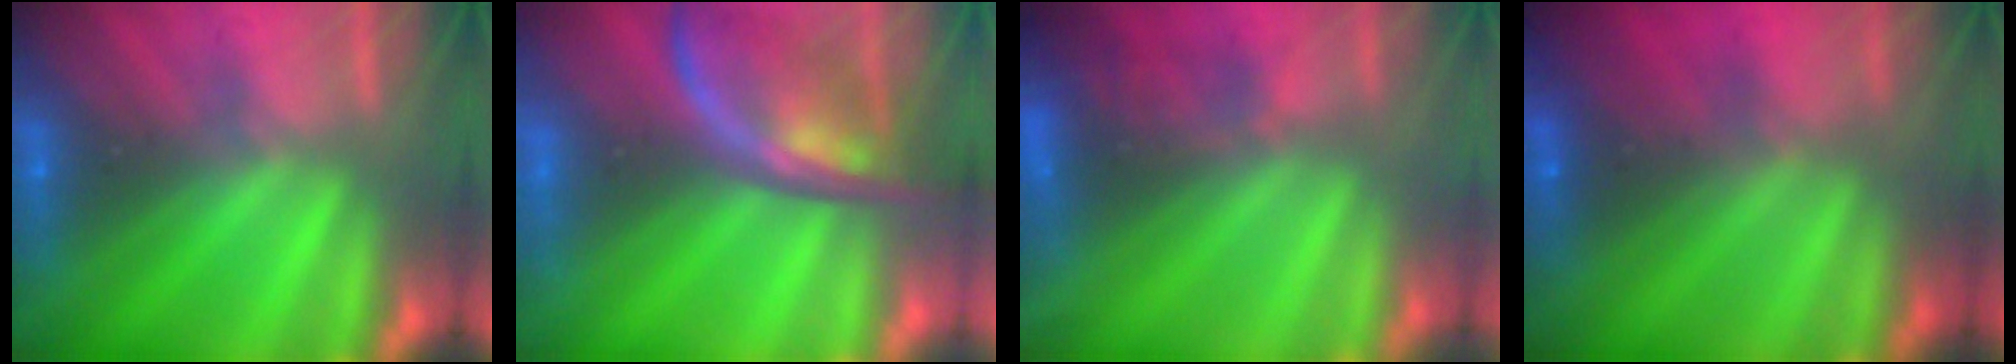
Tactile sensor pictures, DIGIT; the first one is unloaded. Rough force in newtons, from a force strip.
{"total": 2.5}
{"total": 4.5}
{"total": 2.9}